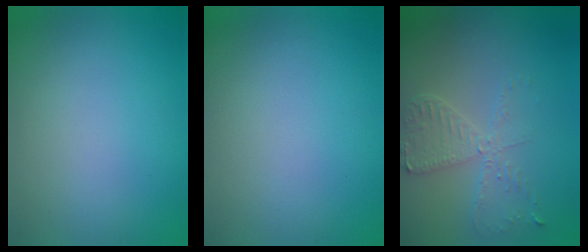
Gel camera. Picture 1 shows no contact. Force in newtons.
{"total": 0.0}
{"total": 3.5, "press": 3.0, "slide": 1.8}